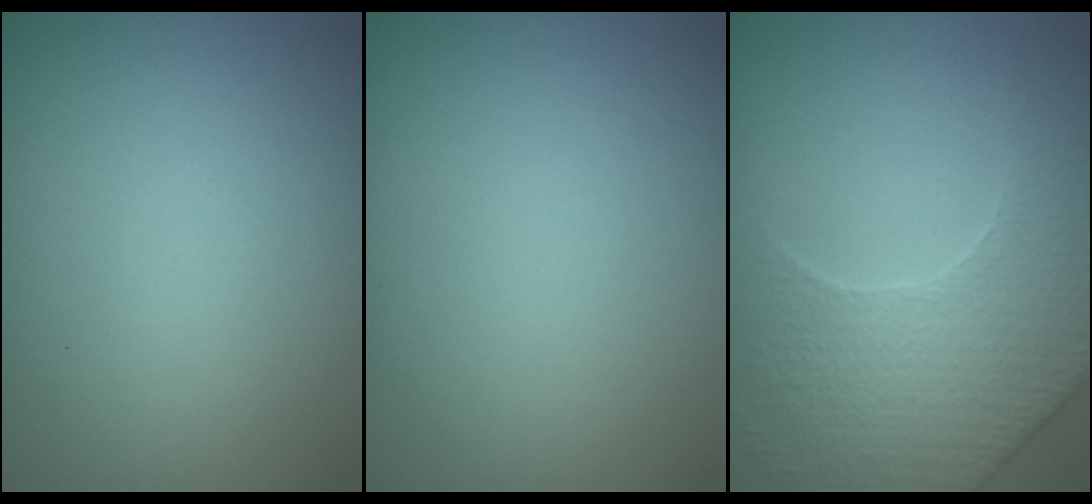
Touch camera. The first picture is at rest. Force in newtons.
{"total": 0.0}
{"total": 4.4, "press": 4.3, "slide": 1.1}